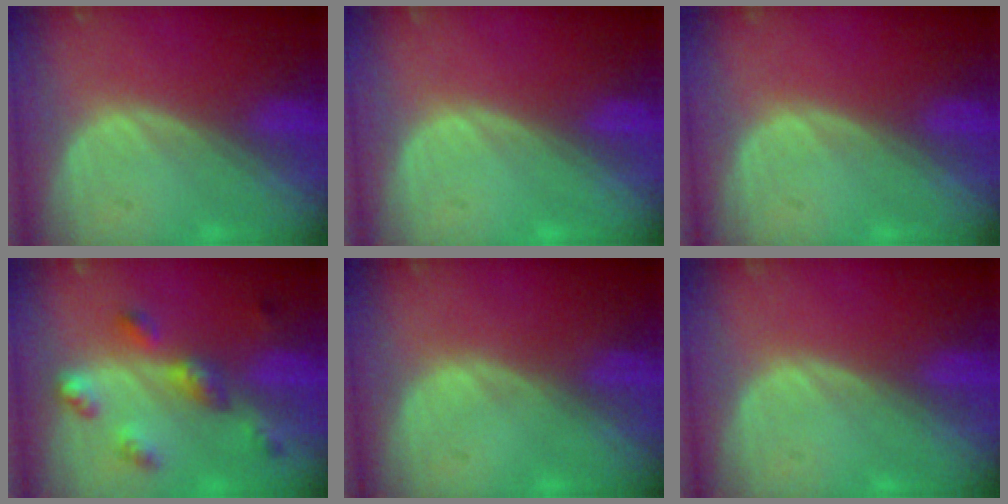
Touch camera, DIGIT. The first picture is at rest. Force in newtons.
{"total": 0.0}
{"total": 0.0}
{"total": 6.3, "press": 5.8, "slide": 2.4}
{"total": 0.0}
{"total": 0.0}